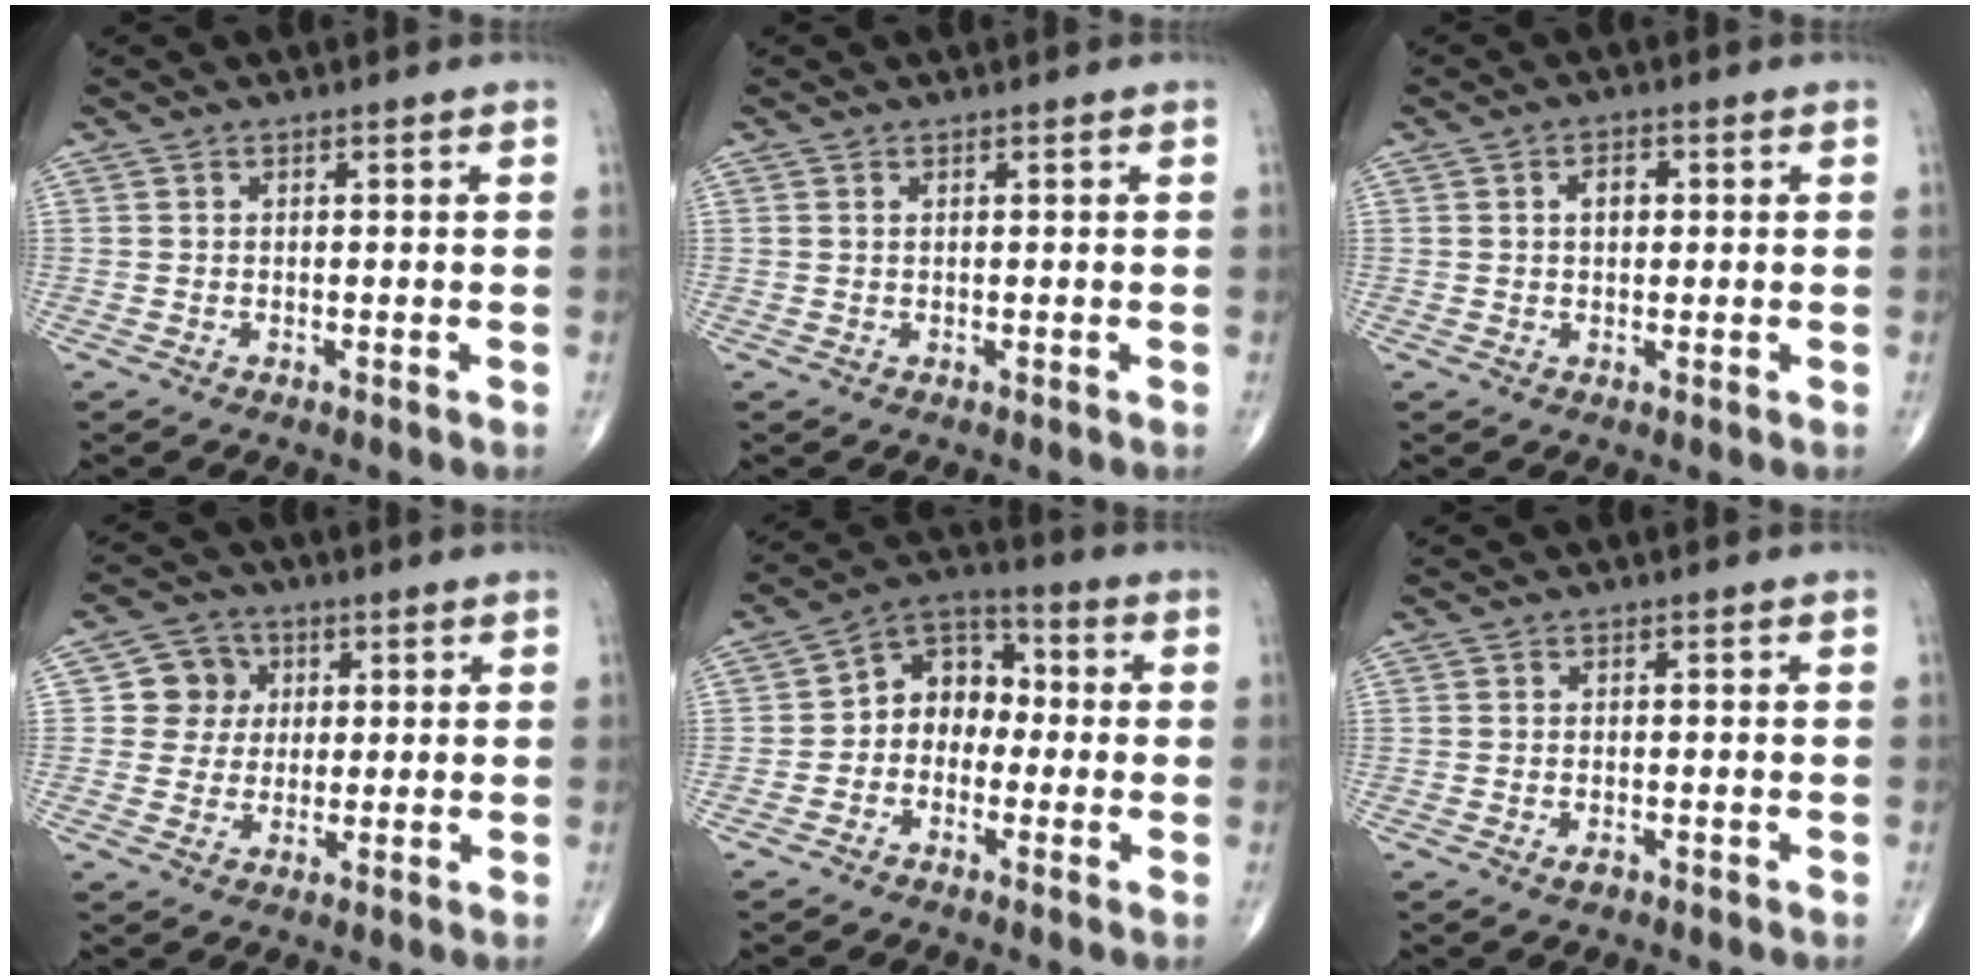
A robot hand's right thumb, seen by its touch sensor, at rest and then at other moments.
{"total": 0.0}
{"total": 2.9, "force": [0.5, 1.9, 2.1], "torque": [-0.027, 0.006, 0.006]}
{"total": 6.4, "force": [1.2, 6.1, 1.4], "torque": [0.015, 0.006, 0.014]}
{"total": 8.8, "force": [-1.1, 7.0, 5.2], "torque": [-0.044, 0.039, -0.039]}
{"total": 1.4, "force": [-0.8, 0.6, 1.0], "torque": [-0.018, 0.002, -0.013]}